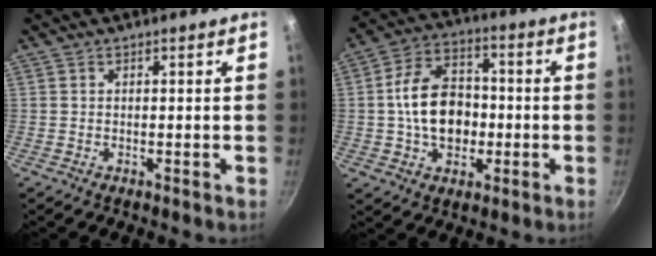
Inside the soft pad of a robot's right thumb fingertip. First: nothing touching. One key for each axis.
{"total": 13.3, "fx": -1.3, "fy": 9.6, "fz": 9.1, "tx": -0.123, "ty": 0.029, "tz": -0.028}